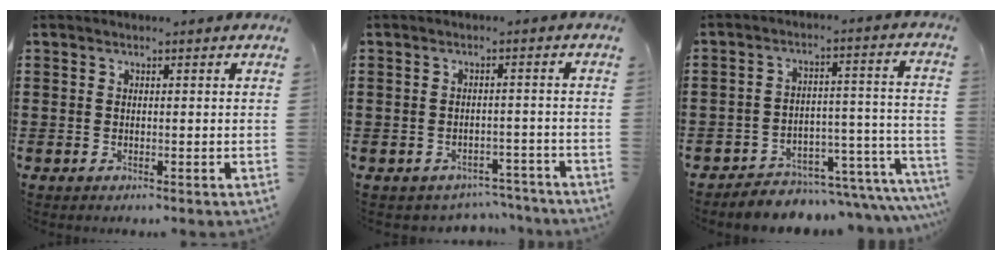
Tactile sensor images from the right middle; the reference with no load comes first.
{"total": 1.9, "force": [-1.8, 0.5, -0.1], "torque": [-0.006, 0.001, -0.042]}
{"total": 4.1, "force": [-3.8, 1.2, 1.0], "torque": [-0.018, 0.002, -0.077]}